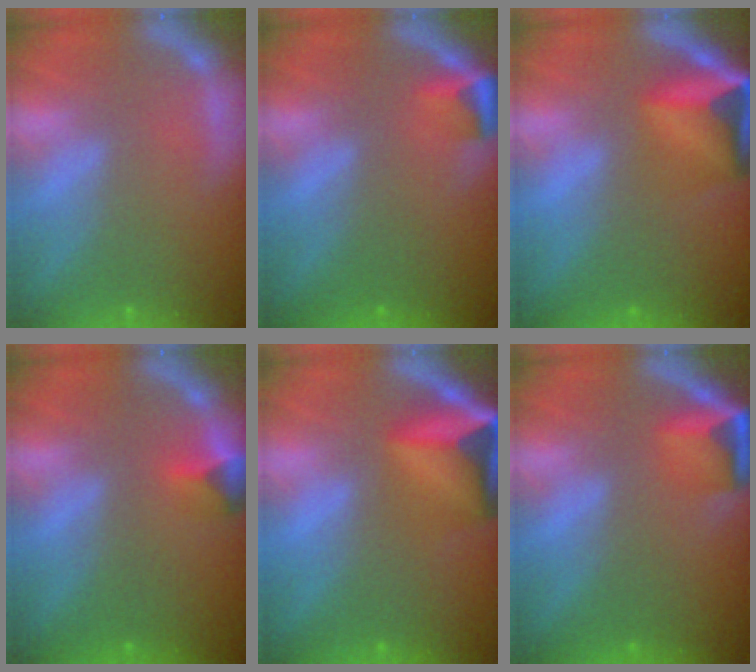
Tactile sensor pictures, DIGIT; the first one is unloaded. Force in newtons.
{"total": 2.4}
{"total": 9.0}
{"total": 1.9}
{"total": 10.0}
{"total": 4.4}